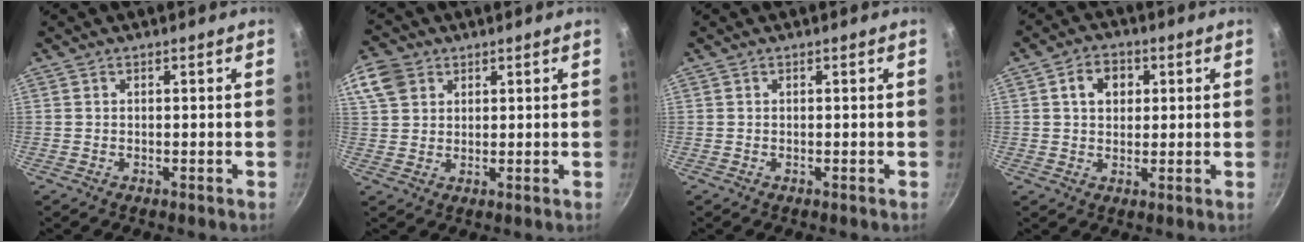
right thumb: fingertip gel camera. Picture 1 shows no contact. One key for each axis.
{"total": 8.5, "fx": 3.9, "fy": 6.6, "fz": 3.7, "tx": -0.063, "ty": 0.002, "tz": 0.070}
{"total": 0.0}
{"total": 5.9, "fx": 1.6, "fy": 4.6, "fz": 3.4, "tx": -0.031, "ty": 0.006, "tz": 0.021}